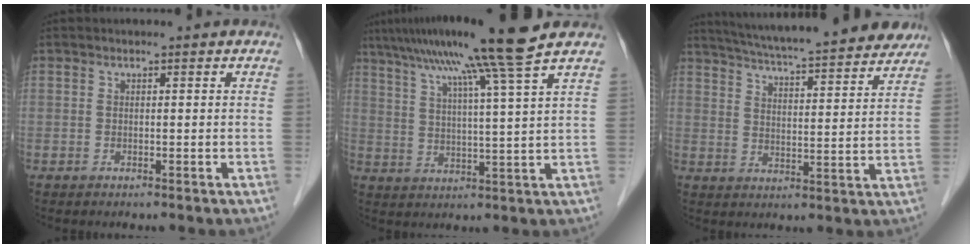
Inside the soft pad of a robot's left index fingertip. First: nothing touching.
{"total": 14.0, "force": [10.4, -2.9, 8.9], "torque": [-0.145, 0.006, 0.154]}
{"total": 22.9, "force": [20.3, 2.7, 10.2], "torque": [-0.166, 0.006, 0.274]}